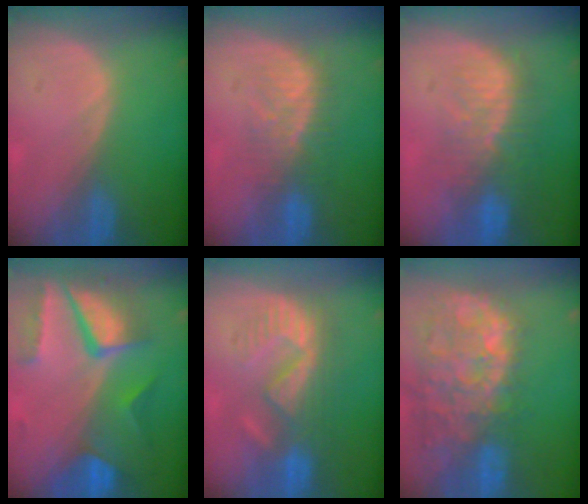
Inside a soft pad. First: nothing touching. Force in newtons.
{"total": 6.2, "press": 6.0, "slide": 1.5}
{"total": 10.0, "press": 8.5, "slide": 5.2}
{"total": 10.4, "press": 8.8, "slide": 5.6}
{"total": 8.7, "press": 8.4, "slide": 2.1}
{"total": 14.6, "press": 11.8, "slide": 8.7}